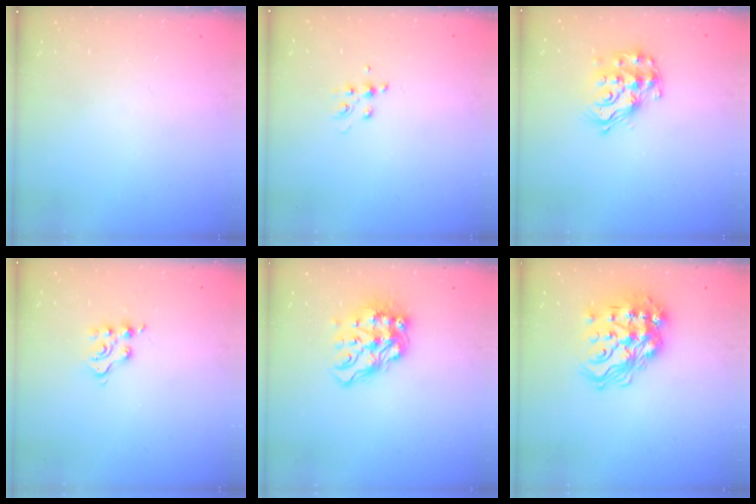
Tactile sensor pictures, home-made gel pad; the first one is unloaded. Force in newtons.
{"total": 5.5, "press": 5.5, "slide": 0.6}
{"total": 15.5, "press": 15.5, "slide": 1.1}
{"total": 5.6, "press": 5.6, "slide": 0.1}
{"total": 14.1, "press": 14.0, "slide": 2.0}
{"total": 21.5, "press": 21.4, "slide": 1.7}